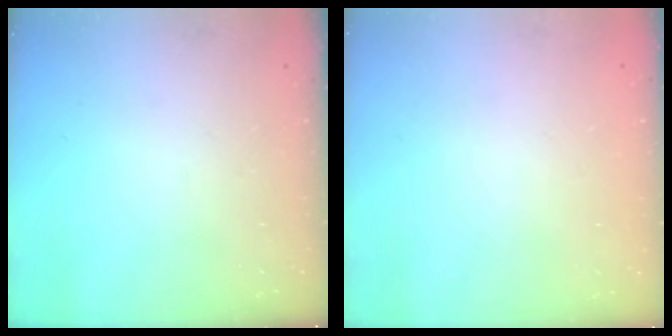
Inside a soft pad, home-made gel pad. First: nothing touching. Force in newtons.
{"total": 1.9, "press": 1.9, "slide": 0.2}